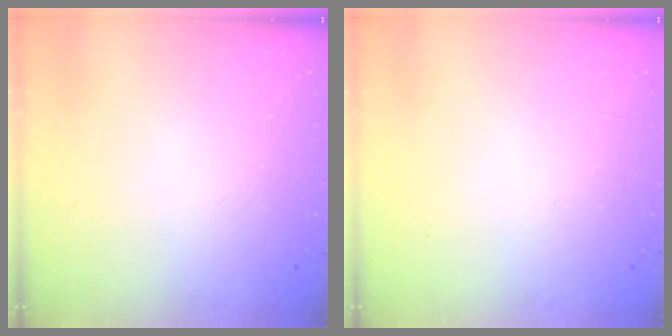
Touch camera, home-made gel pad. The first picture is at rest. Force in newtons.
{"total": 0.0}